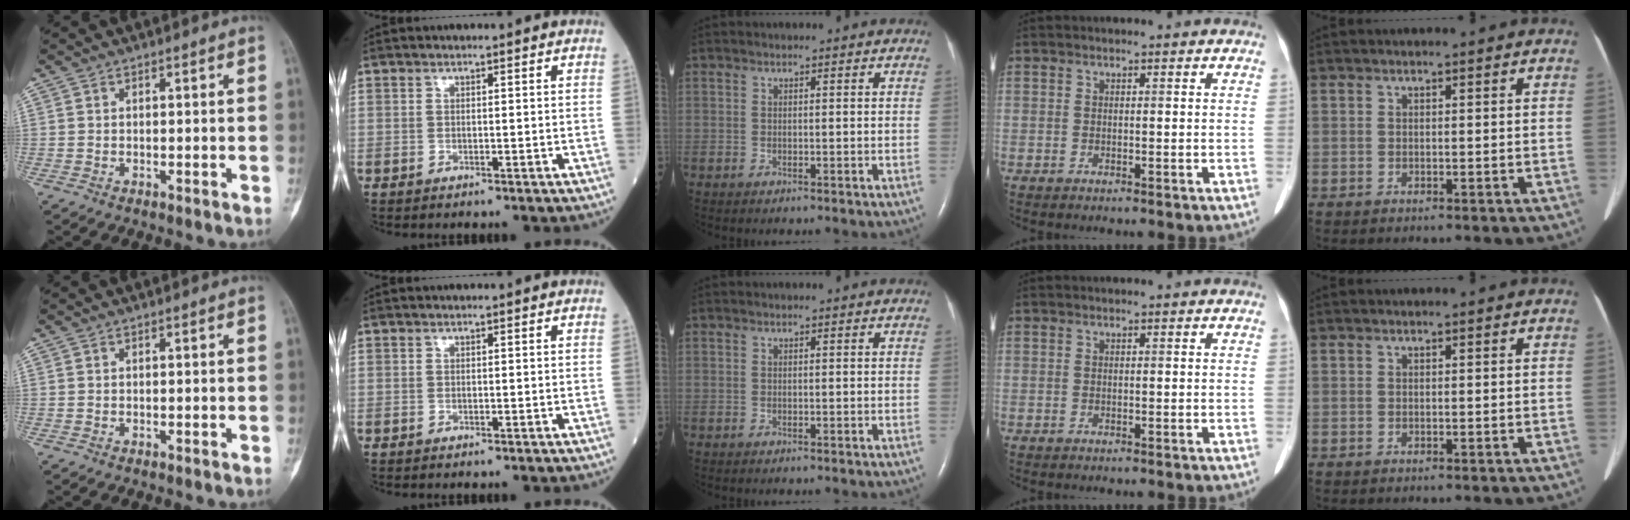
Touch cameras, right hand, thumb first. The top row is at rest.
{}